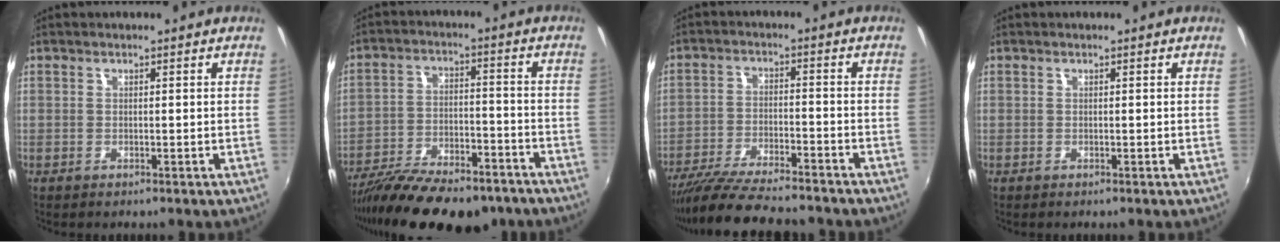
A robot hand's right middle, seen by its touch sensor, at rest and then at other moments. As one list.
[{"total": 21.8, "force": [-17.5, 7.1, 11.1], "torque": [-0.212, -0.034, -0.263]}, {"total": 15.6, "force": [-13.7, 2.5, 7.1], "torque": [-0.148, -0.031, -0.225]}, {"total": 0.0}]